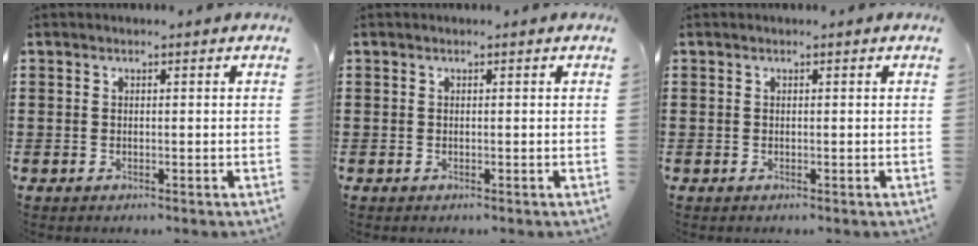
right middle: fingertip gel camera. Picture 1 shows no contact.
{"total": 0.0}
{"total": 0.0}